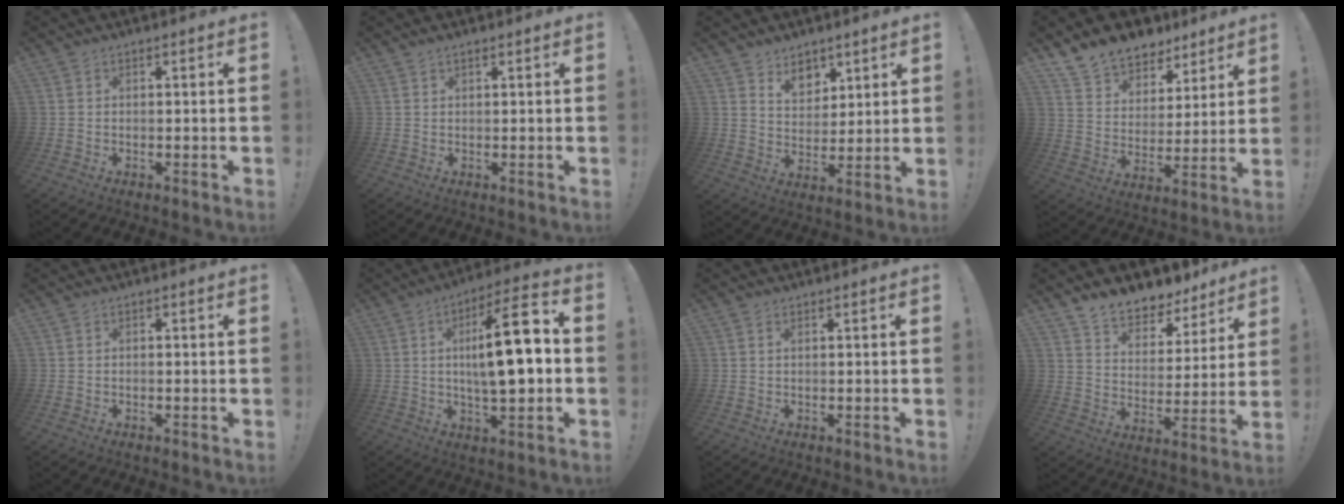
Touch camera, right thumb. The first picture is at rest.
{"total": 1.0, "force": [0.8, 0.3, 0.5], "torque": [-0.008, -0.001, 0.014]}
{"total": 8.4, "force": [5.8, 5.8, 1.6], "torque": [-0.017, -0.044, 0.112]}
{"total": 11.4, "force": [9.2, 6.4, 2.1], "torque": [-0.047, -0.071, 0.176]}
{"total": 0.7, "force": [-0.6, 0.2, 0.2], "torque": [-0.005, 0.001, -0.011]}
{"total": 17.0, "force": [1.0, 4.8, 16.3], "torque": [-0.249, -0.003, 0.005]}
{"total": 0.5, "force": [0.3, 0.3, 0.4], "torque": [-0.009, 0.001, 0.005]}
{"total": 9.3, "force": [8.4, 3.7, 1.6], "torque": [-0.032, -0.079, 0.155]}